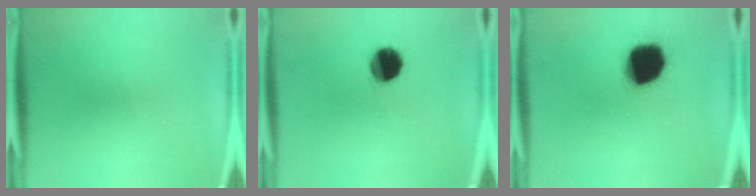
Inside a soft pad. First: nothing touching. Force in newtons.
{"total": 10.2}
{"total": 19.7}